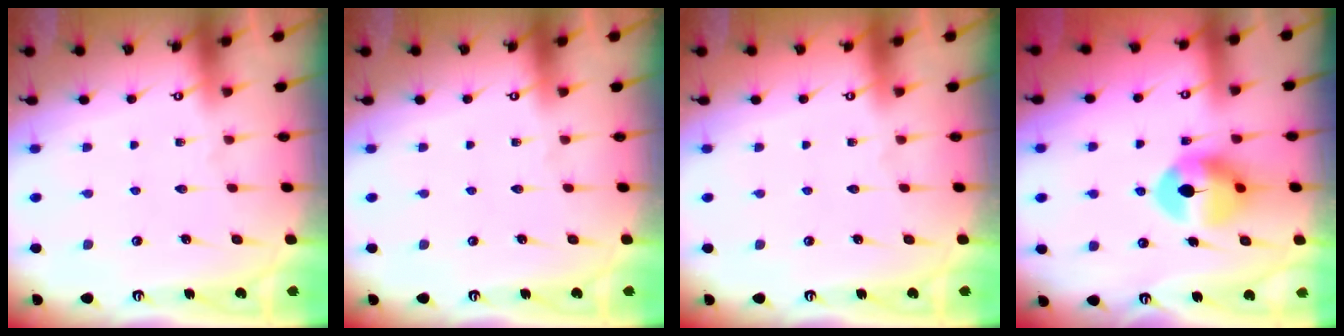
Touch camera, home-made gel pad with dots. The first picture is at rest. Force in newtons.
{"total": 0.0}
{"total": 0.0}
{"total": 8.1, "press": 8.1, "slide": 0.3}